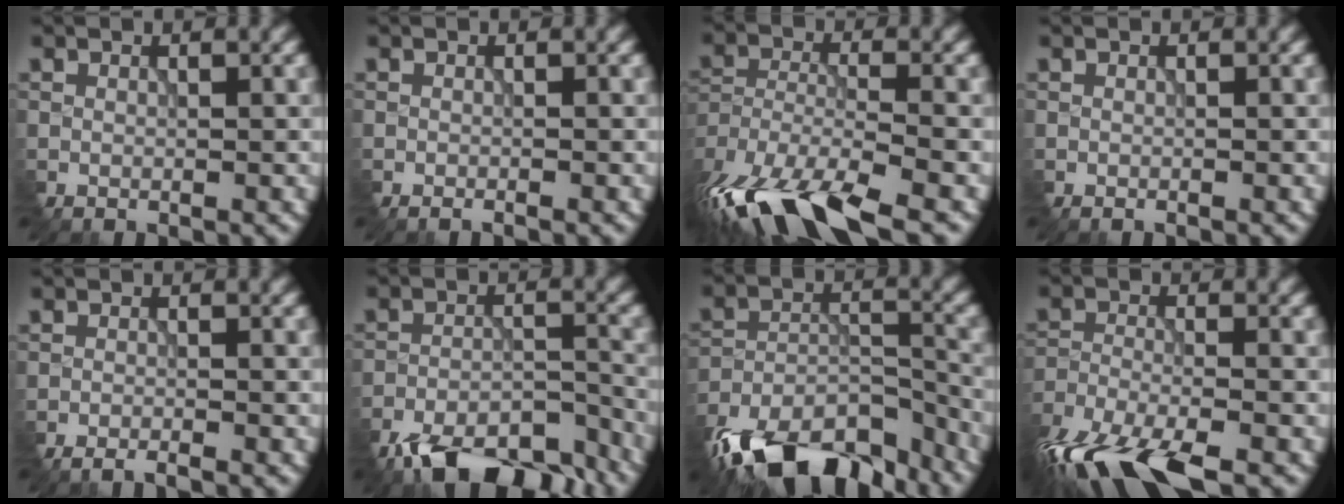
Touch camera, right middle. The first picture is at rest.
{"total": 0.7, "force": [-0.6, -0.1, 0.3], "torque": [-0.011, -0.005, -0.014]}
{"total": 12.0, "force": [-8.5, 4.2, 7.3], "torque": [-0.173, -0.029, -0.147]}
{"total": 0.0}
{"total": 2.1, "force": [-1.9, -0.1, 1.0], "torque": [-0.021, -0.007, -0.035]}
{"total": 10.3, "force": [-8.8, 3.1, 4.4], "torque": [-0.070, -0.021, -0.139]}
{"total": 13.1, "force": [-10.8, 5.0, 5.6], "torque": [-0.129, -0.010, -0.176]}
{"total": 10.1, "force": [-7.9, 2.7, 5.7], "torque": [-0.134, -0.035, -0.148]}